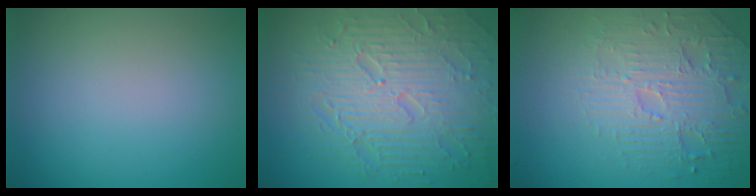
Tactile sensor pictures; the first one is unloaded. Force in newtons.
{"total": 9.0, "press": 6.4, "slide": 6.4}
{"total": 4.4, "press": 4.1, "slide": 1.5}